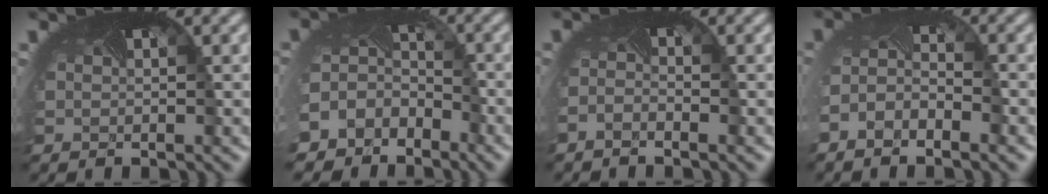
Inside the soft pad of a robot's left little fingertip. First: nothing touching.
{"total": 8.4, "force": [-5.0, 6.5, 1.5], "torque": [-0.056, -0.034, -0.064]}
{"total": 1.2, "force": [-1.2, -0.3, -0.1], "torque": [-0.008, -0.008, -0.024]}
{"total": 3.2, "force": [-2.2, 1.2, 1.9], "torque": [-0.039, -0.007, -0.045]}